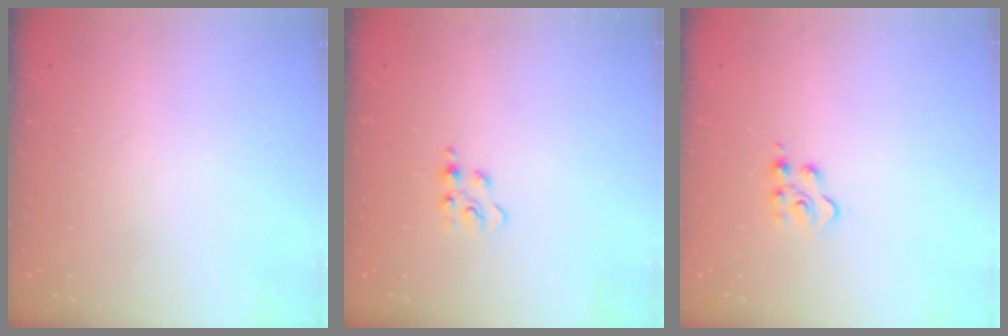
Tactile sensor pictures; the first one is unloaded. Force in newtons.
{"total": 3.9, "press": 3.9, "slide": 0.5}
{"total": 4.6, "press": 4.5, "slide": 0.6}